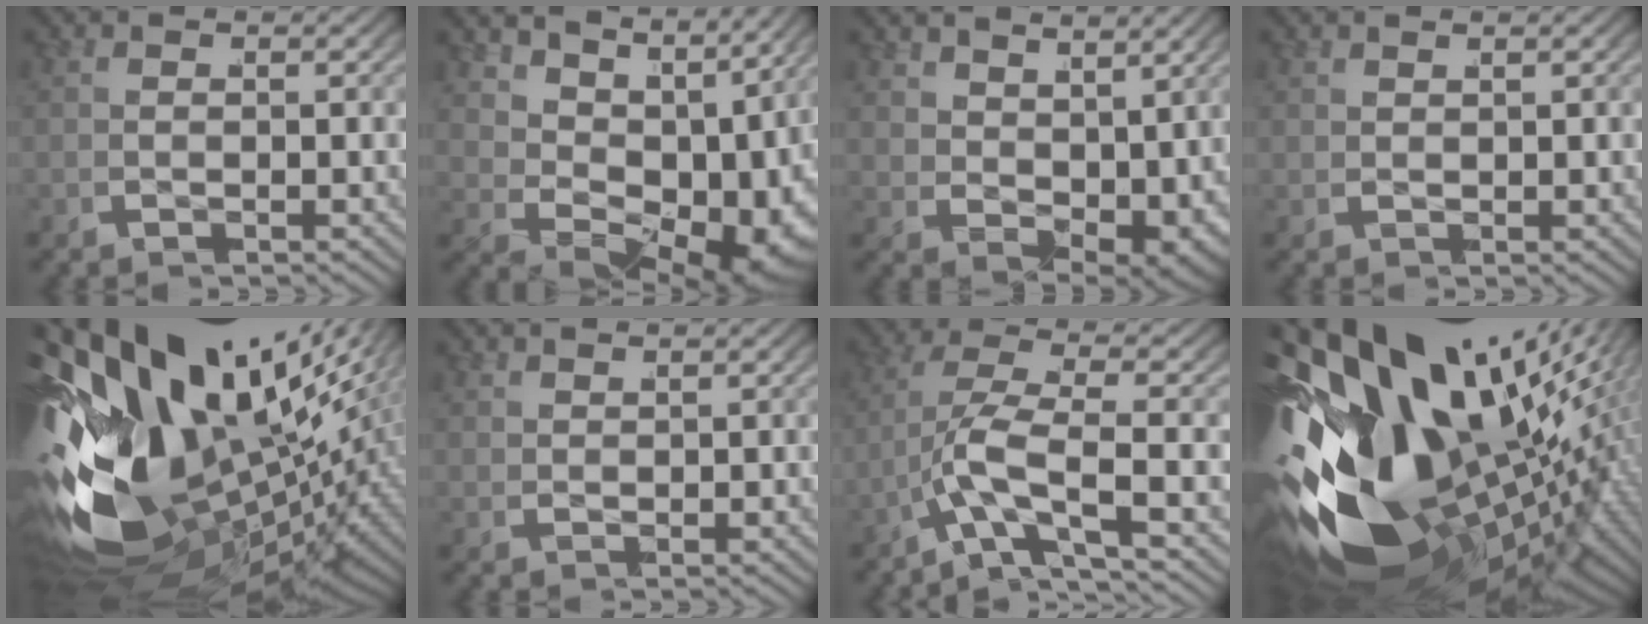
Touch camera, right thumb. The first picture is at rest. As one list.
[{"total": 11.4, "force": [0.6, 6.8, 9.2], "torque": [-0.151, -0.011, 0.012]}, {"total": 4.4, "force": [1.3, 2.4, 3.5], "torque": [-0.072, -0.026, 0.038]}, {"total": 1.2, "force": [1.1, -0.4, -0.3], "torque": [0.008, 0.006, 0.025]}, {"total": 30.9, "force": [-4.1, 20.1, 23.1], "torque": [-0.397, -0.048, -0.047]}, {"total": 1.5, "force": [1.4, -0.4, -0.3], "torque": [0.009, 0.007, 0.030]}, {"total": 4.4, "force": [-2.1, 1.0, 3.8], "torque": [-0.104, -0.015, -0.036]}, {"total": 33.9, "force": [-5.6, 22.1, 25.1], "torque": [-0.430, -0.050, -0.072]}]